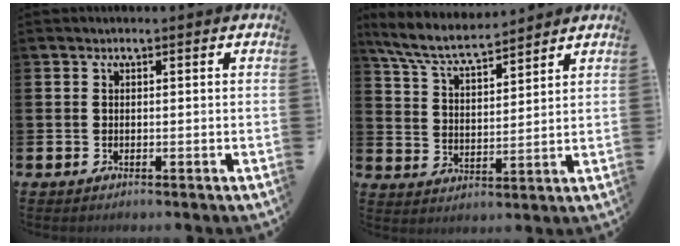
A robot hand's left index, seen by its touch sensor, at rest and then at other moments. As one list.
[{"total": 7.1, "force": [6.6, 1.0, 2.4], "torque": [-0.076, -0.034, 0.117]}]